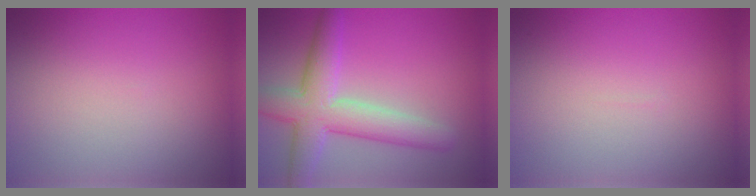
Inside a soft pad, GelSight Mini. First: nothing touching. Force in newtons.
{"total": 6.5, "press": 6.5, "slide": 0.2}
{"total": 0.0}